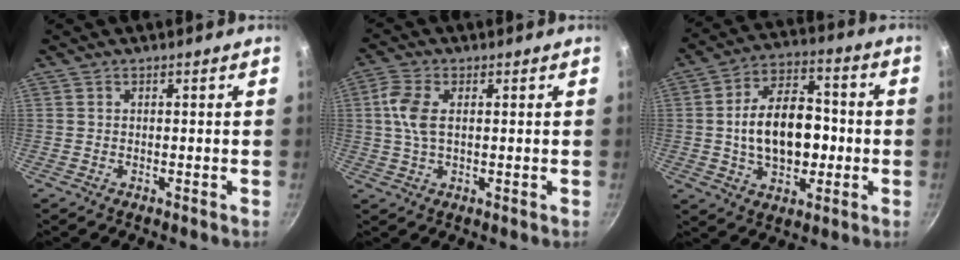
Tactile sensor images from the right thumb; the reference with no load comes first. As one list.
[{"total": 6.3, "force": [1.1, 3.3, 5.3], "torque": [-0.130, 0.008, 0.018]}, {"total": 15.6, "force": [-0.8, 9.7, 12.3], "torque": [-0.178, 0.027, -0.013]}]